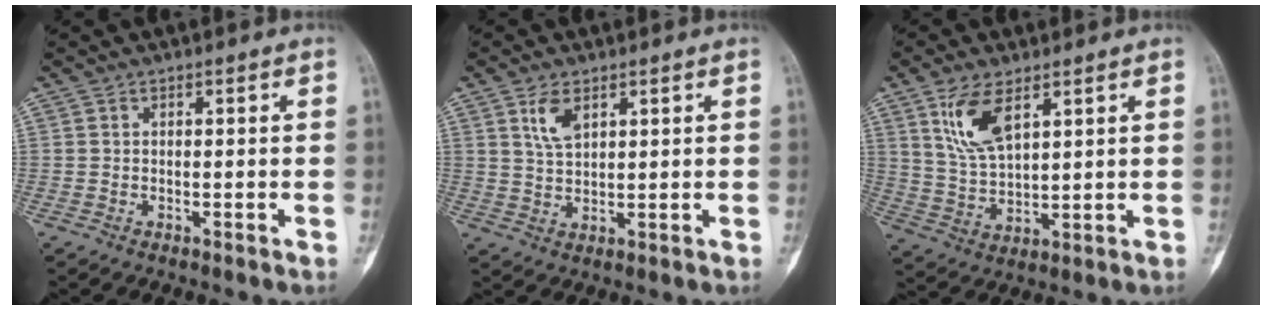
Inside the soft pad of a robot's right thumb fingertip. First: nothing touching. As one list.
[{"total": 4.8, "force": [2.5, 2.3, 3.4], "torque": [-0.058, -0.012, 0.052]}, {"total": 9.5, "force": [4.9, 4.1, 7.0], "torque": [-0.129, -0.020, 0.106]}]